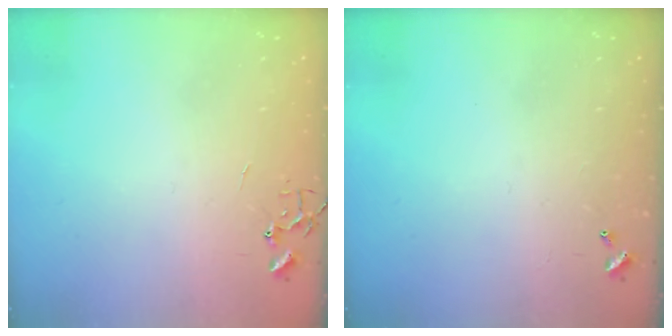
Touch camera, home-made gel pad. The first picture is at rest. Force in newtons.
{"total": 0.0}